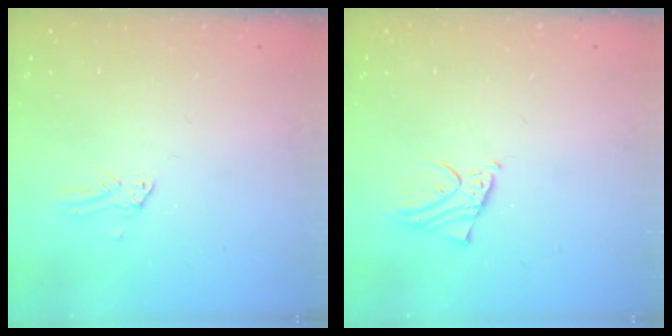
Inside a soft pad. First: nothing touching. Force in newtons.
{"total": 2.9, "press": 2.9, "slide": 0.2}